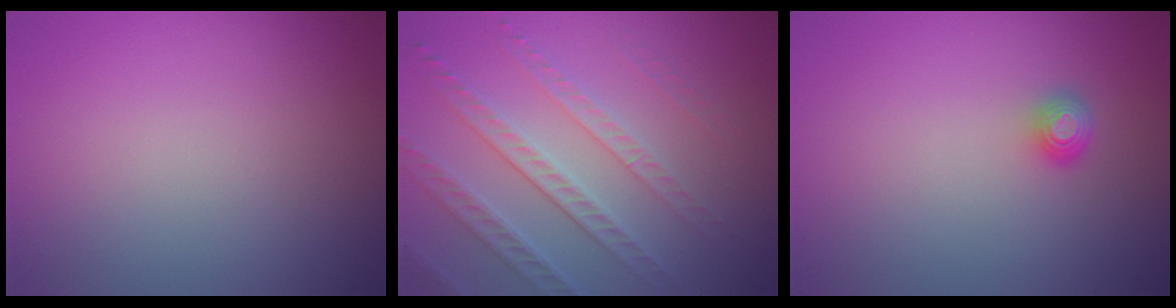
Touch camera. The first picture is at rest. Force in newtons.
{"total": 4.4, "press": 3.9, "slide": 2.1}
{"total": 1.5, "press": 1.2, "slide": 0.9}